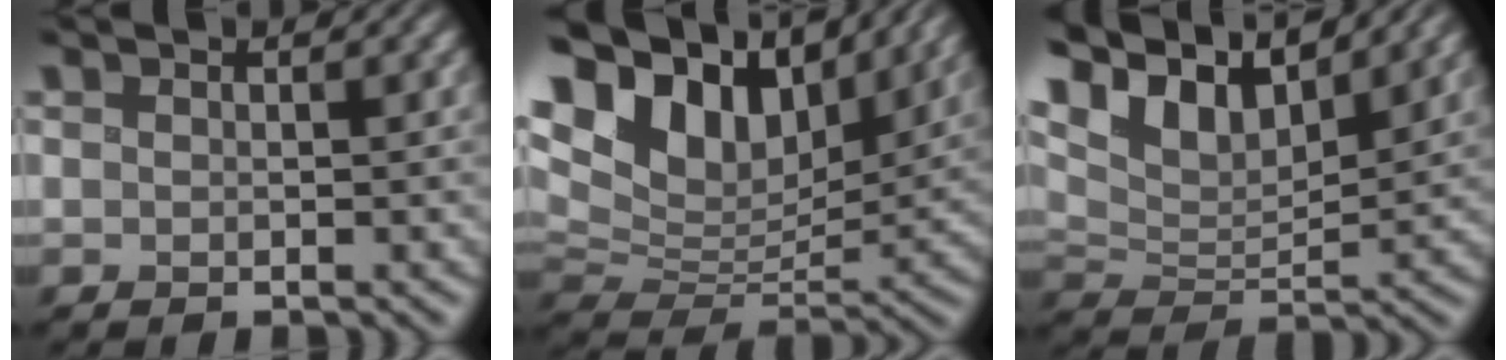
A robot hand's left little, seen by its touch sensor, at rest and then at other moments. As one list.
[{"total": 14.8, "force": [8.8, 8.1, 8.7], "torque": [-0.185, 0.036, 0.141]}, {"total": 9.9, "force": [7.1, 3.7, 5.8], "torque": [-0.123, 0.013, 0.122]}]